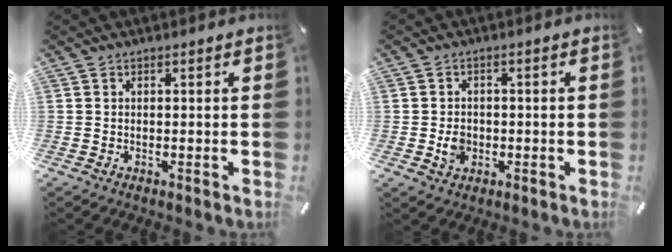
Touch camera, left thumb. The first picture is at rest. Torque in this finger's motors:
{"motor_torque": [0.50, 1.12, 0.26, 0.15, 0.00]}